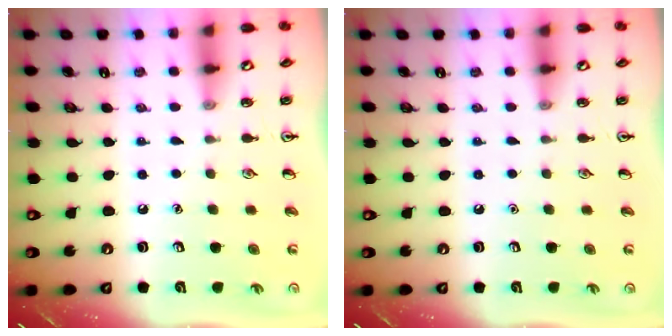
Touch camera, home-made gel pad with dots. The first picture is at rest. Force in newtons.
{"total": 0.0}